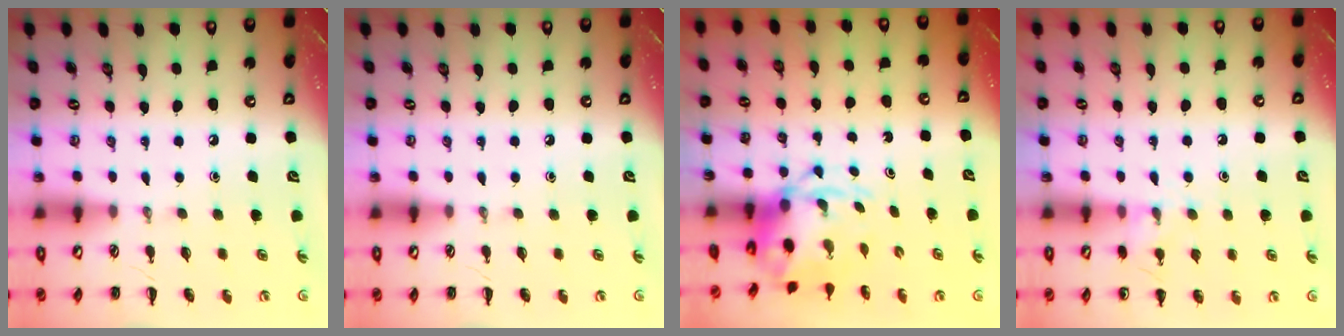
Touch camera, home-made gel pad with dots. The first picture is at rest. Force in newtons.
{"total": 0.0}
{"total": 4.5, "press": 4.4, "slide": 0.8}
{"total": 8.0, "press": 7.8, "slide": 1.8}